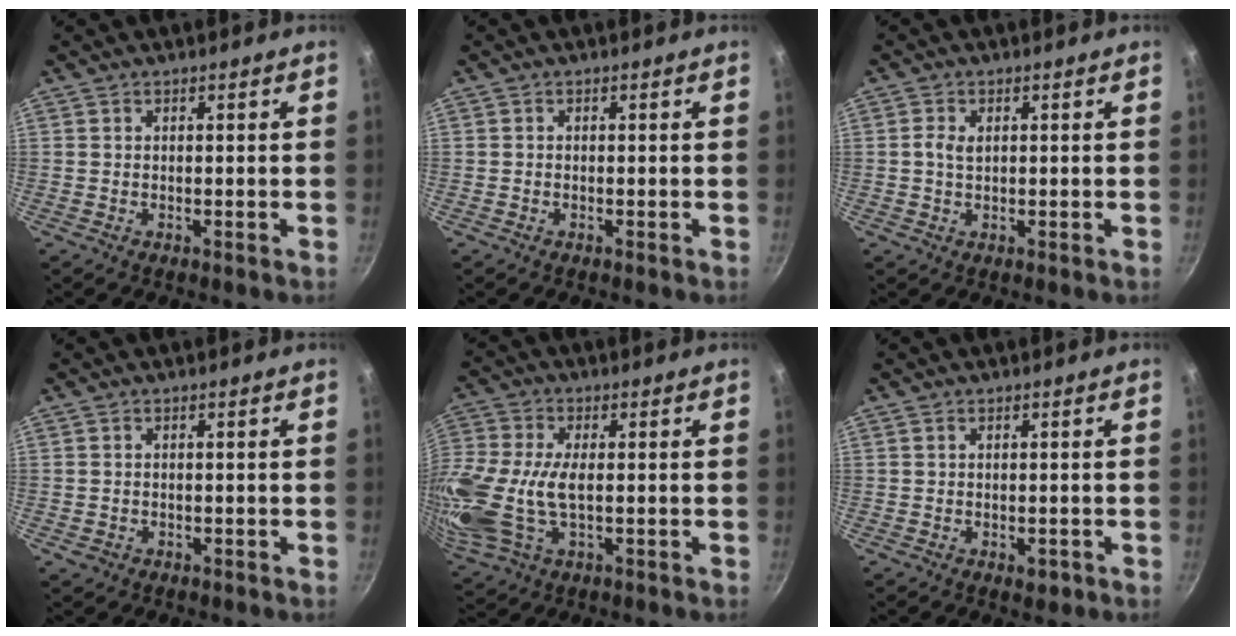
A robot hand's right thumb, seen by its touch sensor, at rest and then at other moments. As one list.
[{"total": 0.0}, {"total": 2.5, "force": [0.4, 1.6, 1.8], "torque": [-0.033, 0.004, 0.005]}, {"total": 1.0, "force": [-0.3, 0.9, 0.4], "torque": [-0.005, 0.000, -0.001]}, {"total": 20.2, "force": [-1.9, 11.2, 16.7], "torque": [-0.396, -0.008, -0.041]}, {"total": 2.1, "force": [-0.4, 1.3, 1.5], "torque": [-0.013, 0.000, -0.003]}]